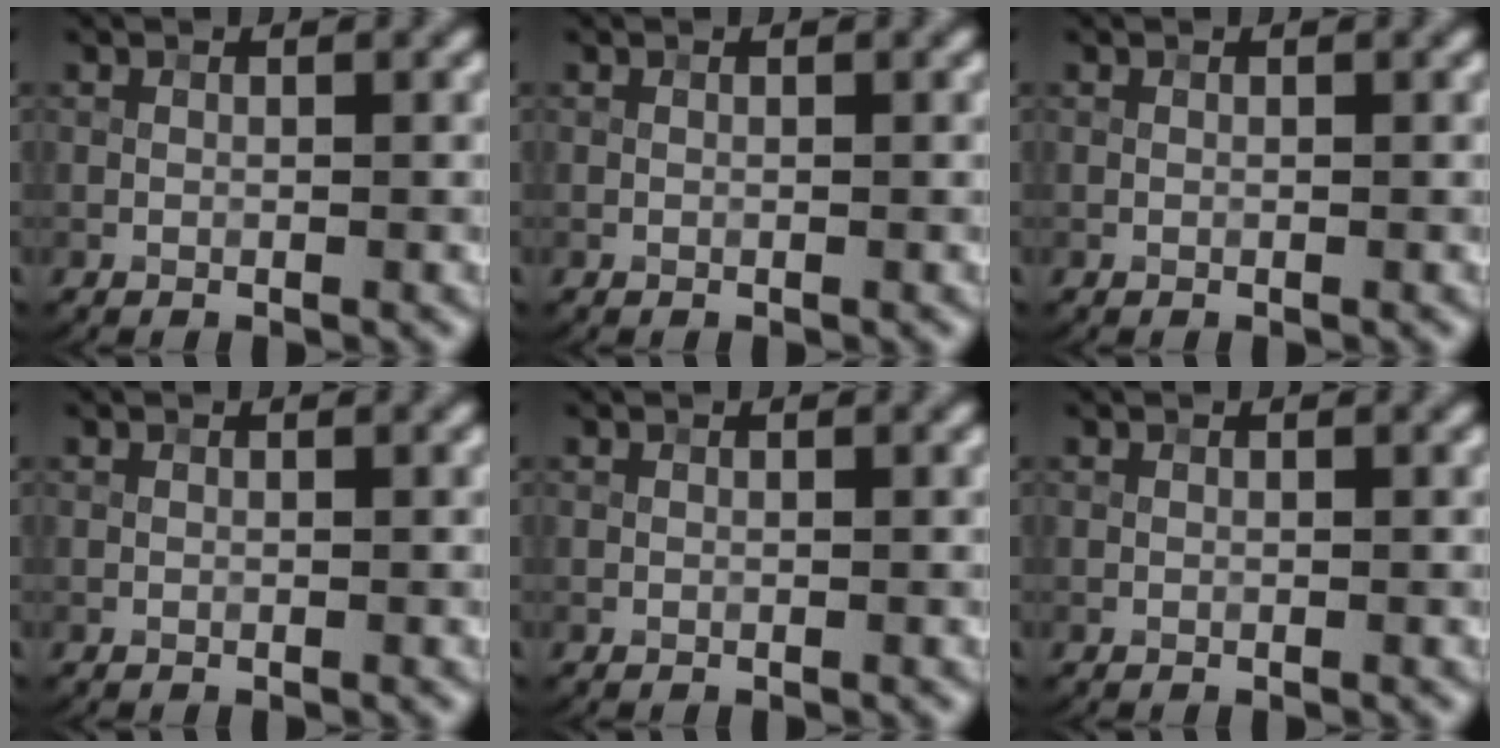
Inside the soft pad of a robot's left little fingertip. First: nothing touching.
{"total": 0.0}
{"total": 0.0}
{"total": 0.0}
{"total": 0.0}
{"total": 0.0}